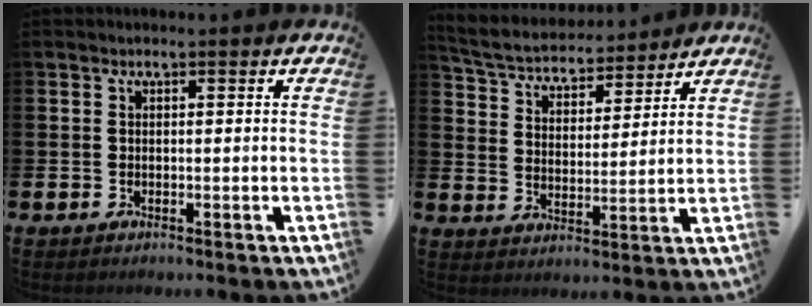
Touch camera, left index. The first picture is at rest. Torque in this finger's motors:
{"motor_torque": [0.93, -1.21, -0.10, 0.18]}